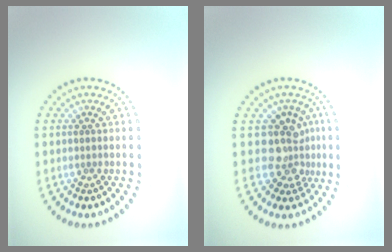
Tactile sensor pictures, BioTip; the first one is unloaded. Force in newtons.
{"total": 3.6, "press": 2.8, "slide": 2.3}